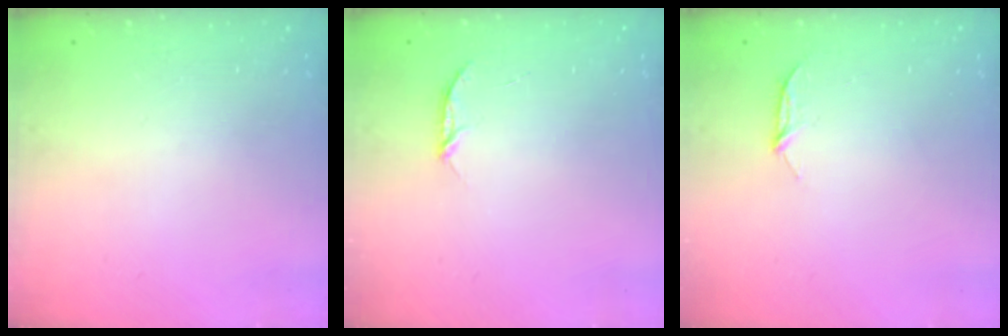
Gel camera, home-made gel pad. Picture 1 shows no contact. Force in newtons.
{"total": 3.1, "press": 3.0, "slide": 0.4}
{"total": 5.1, "press": 5.1, "slide": 0.6}